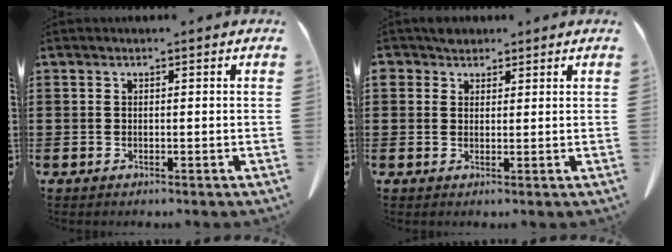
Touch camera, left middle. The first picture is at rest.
{"total": 2.3, "force": [1.8, 1.3, 0.2], "torque": [-0.012, 0.005, 0.037]}